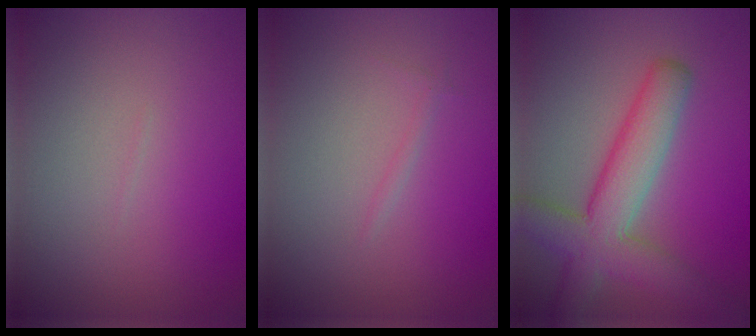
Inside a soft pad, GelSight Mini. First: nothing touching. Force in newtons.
{"total": 0.5, "press": 0.5, "slide": 0.0}
{"total": 6.5, "press": 6.5, "slide": 0.3}